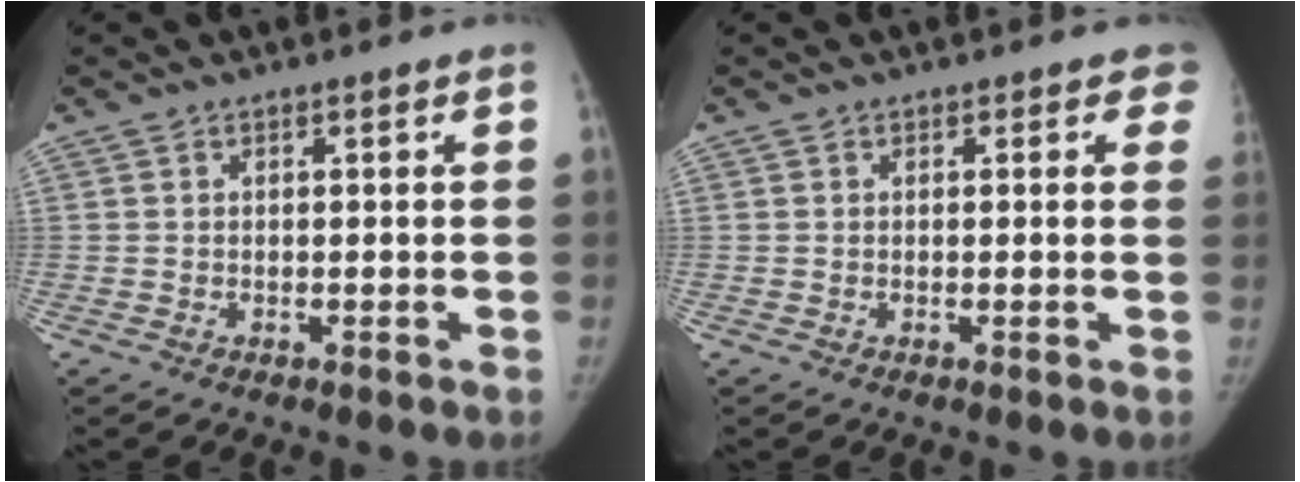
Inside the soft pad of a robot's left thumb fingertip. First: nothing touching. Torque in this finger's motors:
{"motor_torque": [-0.07, 0.04, 0.12, 0.32, -0.01]}